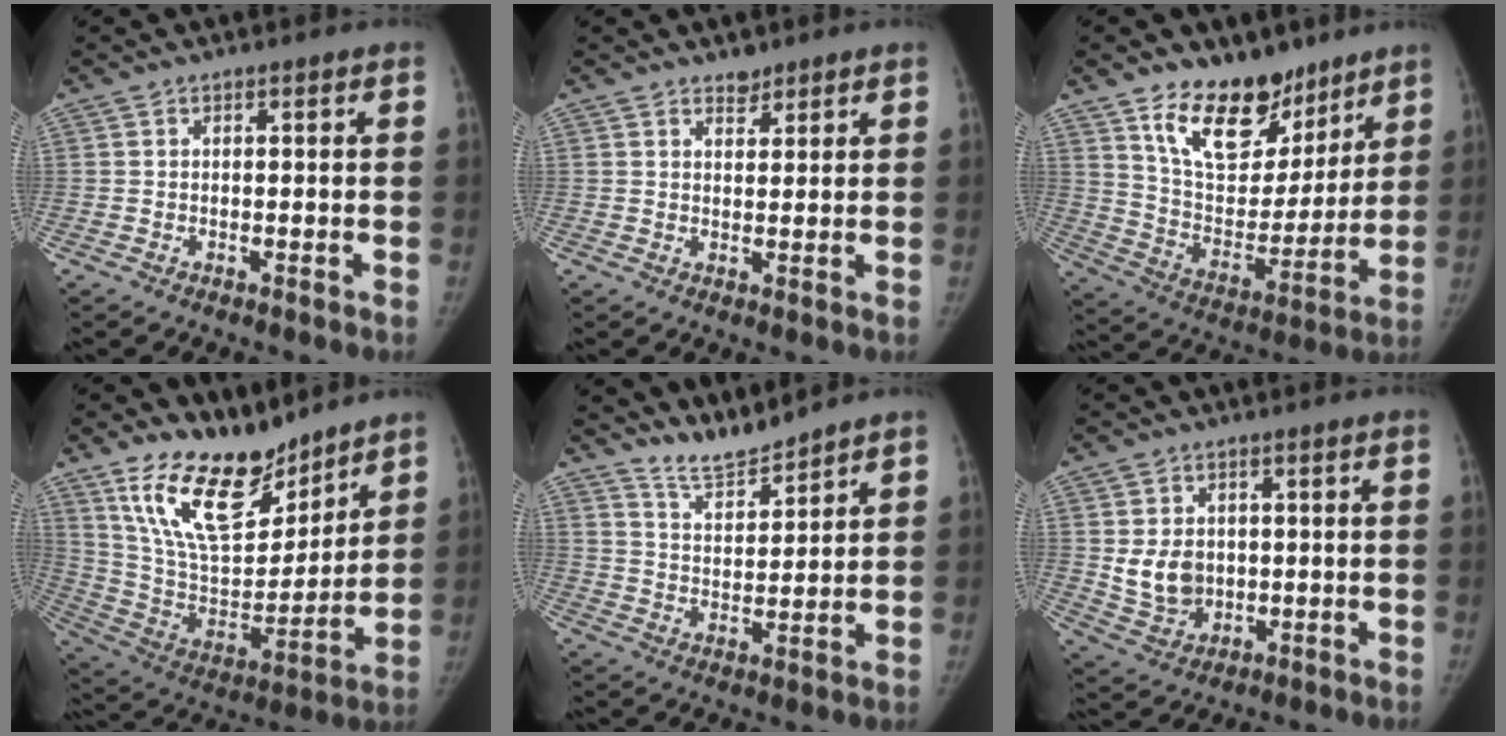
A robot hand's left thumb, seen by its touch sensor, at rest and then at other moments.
{"total": 2.3, "force": [1.9, 1.2, 0.6], "torque": [0.004, -0.014, 0.028]}
{"total": 18.4, "force": [12.5, 10.2, 8.9], "torque": [-0.088, -0.081, 0.219]}
{"total": 20.5, "force": [14.9, 8.9, 10.9], "torque": [-0.146, -0.087, 0.276]}
{"total": 6.0, "force": [5.9, 0.2, 0.8], "torque": [-0.010, -0.047, 0.121]}
{"total": 7.7, "force": [0.5, 6.3, 4.5], "torque": [-0.053, -0.010, 0.025]}